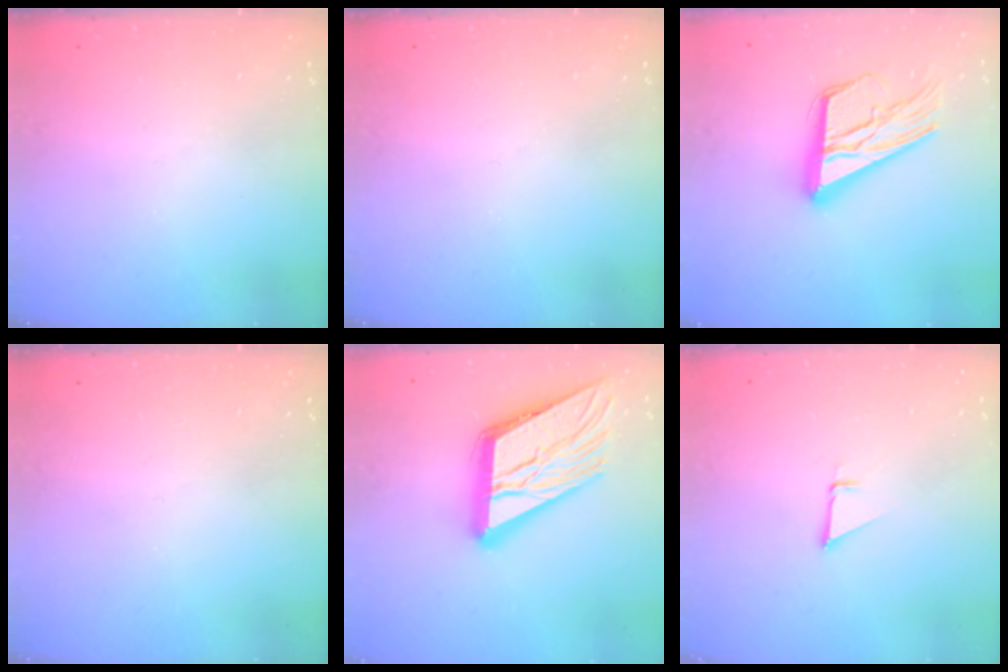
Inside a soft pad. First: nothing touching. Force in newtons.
{"total": 0.0}
{"total": 20.0, "press": 20.0, "slide": 1.8}
{"total": 0.0}
{"total": 21.6, "press": 21.4, "slide": 2.5}
{"total": 1.5, "press": 1.5, "slide": 0.1}